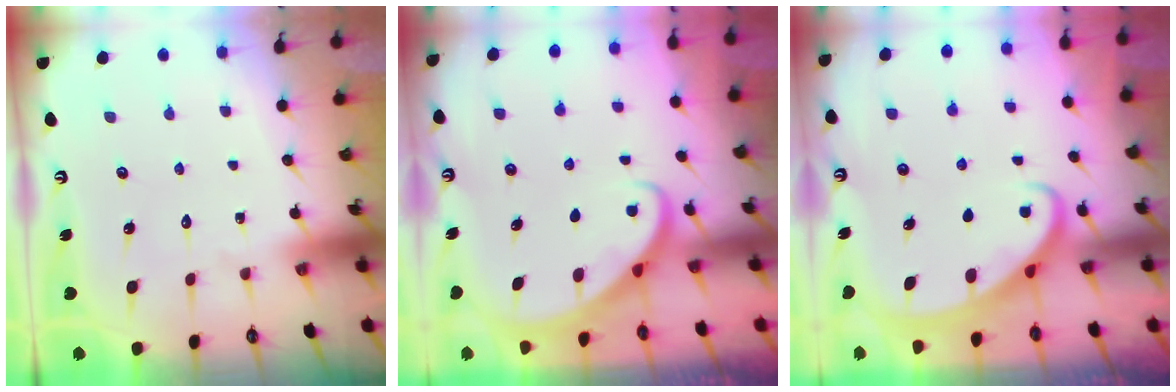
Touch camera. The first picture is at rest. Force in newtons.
{"total": 2.9, "press": 2.9, "slide": 0.2}
{"total": 2.6, "press": 2.6, "slide": 0.3}